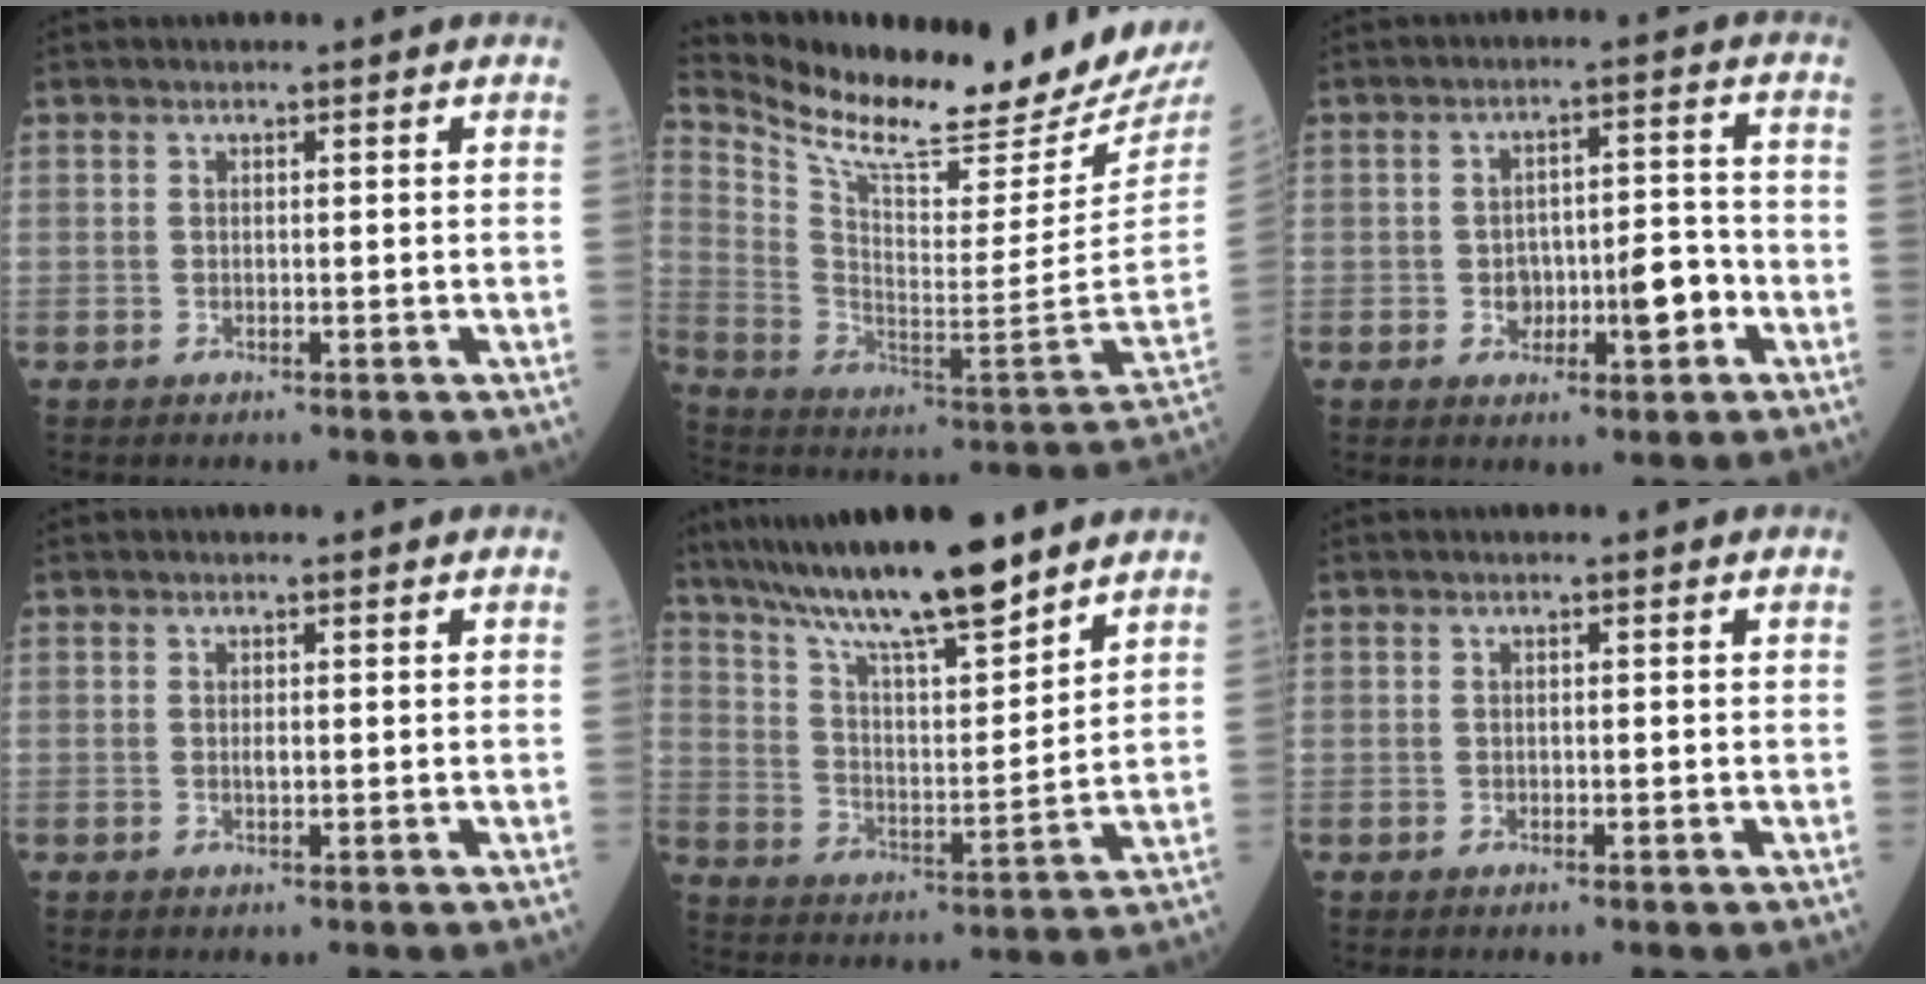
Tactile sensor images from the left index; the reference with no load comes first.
{"total": 22.8, "force": [20.9, 0.1, 9.1], "torque": [-0.184, -0.097, 0.323]}
{"total": 6.4, "force": [-2.0, 2.9, 5.3], "torque": [-0.080, 0.022, -0.024]}
{"total": 1.4, "force": [-0.1, 0.9, 1.1], "torque": [-0.020, 0.001, 0.000]}
{"total": 17.8, "force": [14.3, 1.8, 10.5], "torque": [-0.182, 0.013, 0.255]}
{"total": 0.0}